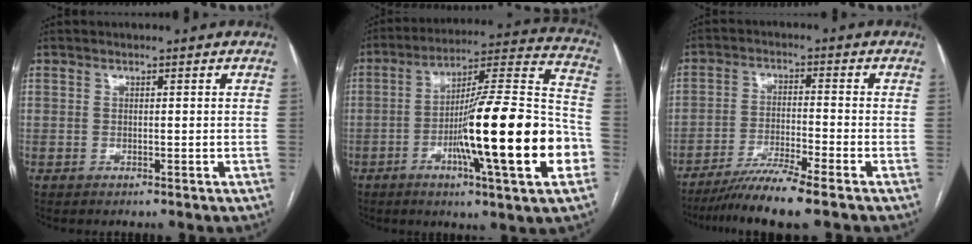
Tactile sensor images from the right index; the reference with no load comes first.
{"total": 23.8, "force": [-6.8, 1.2, 22.8], "torque": [-0.321, -0.003, -0.108]}
{"total": 7.6, "force": [-6.2, -1.2, 4.2], "torque": [-0.072, -0.029, -0.113]}